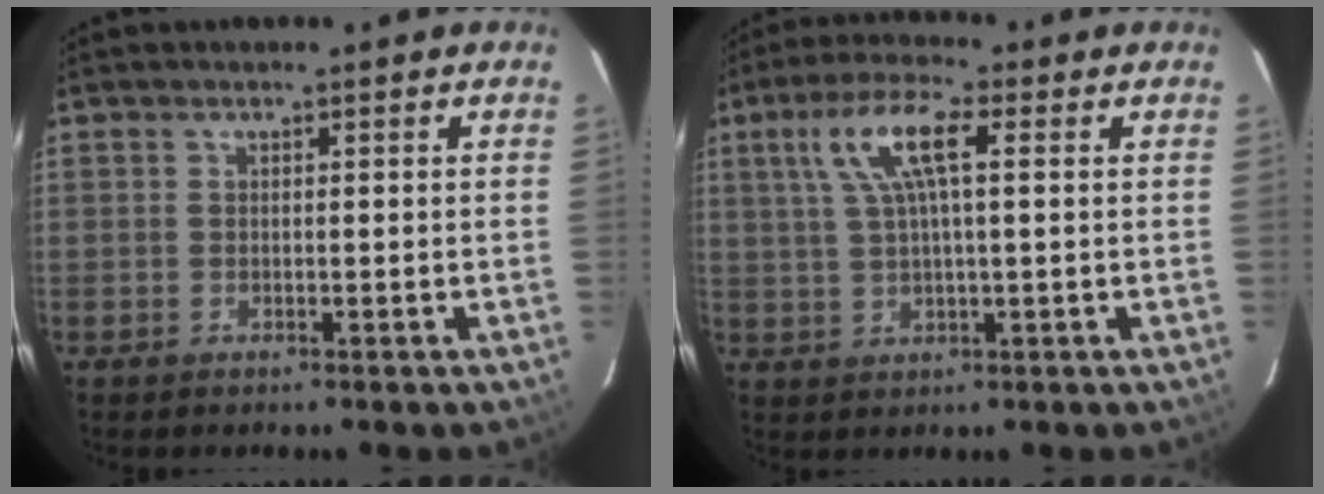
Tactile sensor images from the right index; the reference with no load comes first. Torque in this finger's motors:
{"motor_torque": [0.28, 0.08, 0.41, 0.08]}